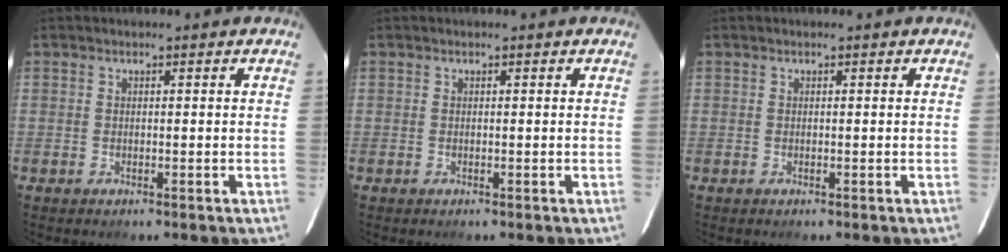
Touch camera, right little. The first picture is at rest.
{"total": 0.0}
{"total": 0.0}